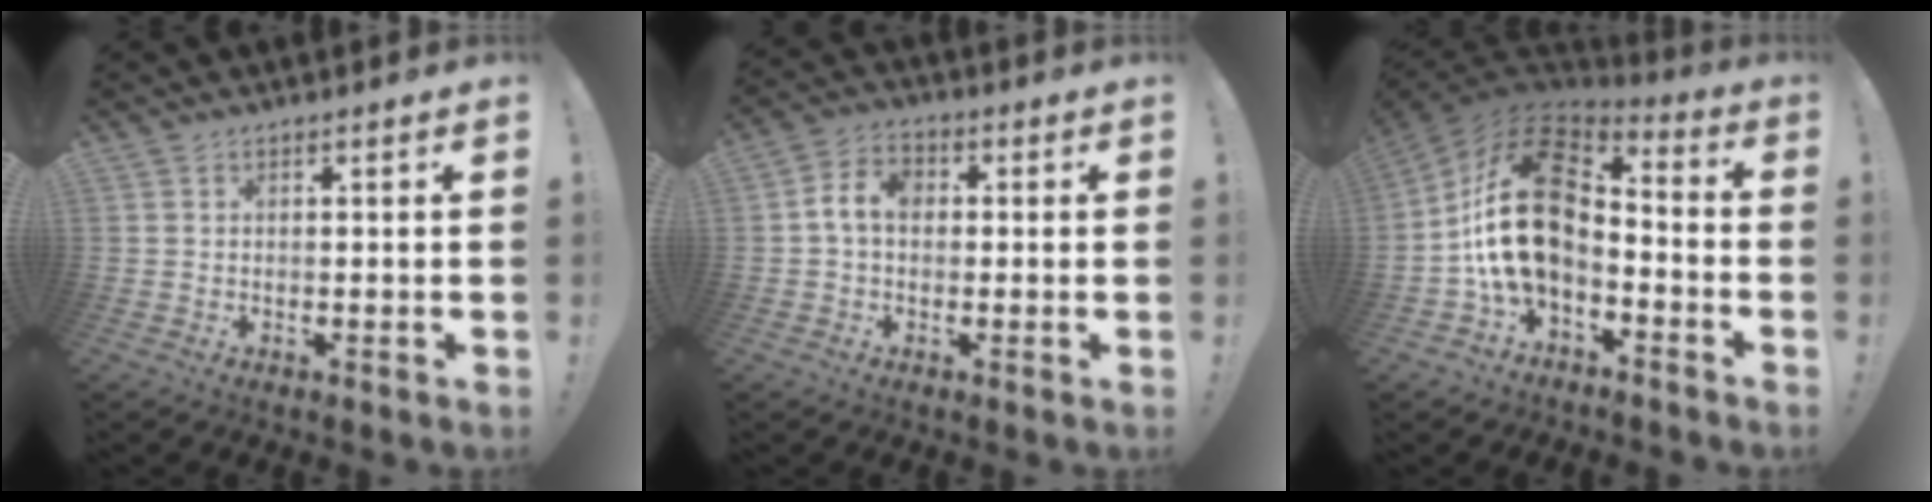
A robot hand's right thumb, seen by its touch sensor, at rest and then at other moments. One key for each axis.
{"total": 7.2, "fx": 0.3, "fy": 5.0, "fz": 5.2, "tx": -0.101, "ty": 0.019, "tz": 0.008}
{"total": 19.7, "fx": 0.2, "fy": 12.3, "fz": 15.4, "tx": -0.306, "ty": 0.015, "tz": 0.009}